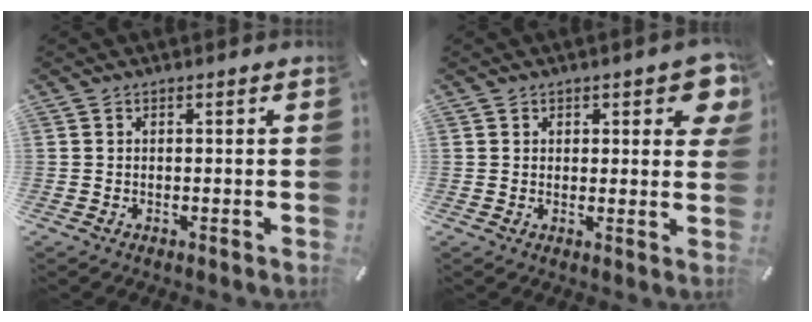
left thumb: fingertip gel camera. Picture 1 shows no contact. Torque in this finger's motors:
{"motor_torque": [0.00, 0.18, 0.30, 0.11, 0.01]}